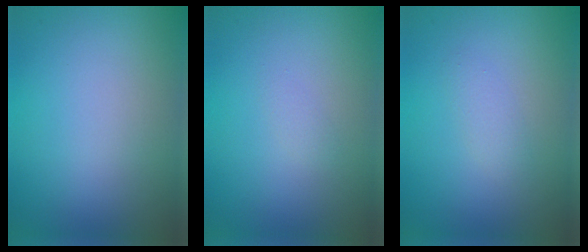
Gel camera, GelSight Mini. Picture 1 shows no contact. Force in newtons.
{"total": 0.6, "press": 0.5, "slide": 0.1}
{"total": 1.2, "press": 1.2, "slide": 0.0}